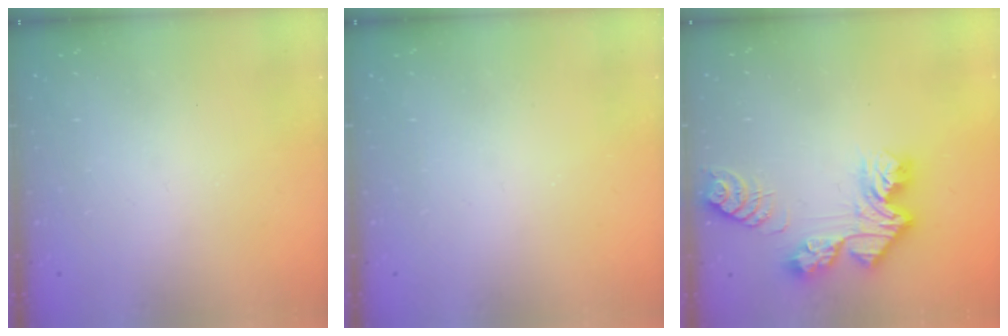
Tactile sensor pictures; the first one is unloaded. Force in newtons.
{"total": 0.0}
{"total": 12.0, "press": 12.0, "slide": 1.1}